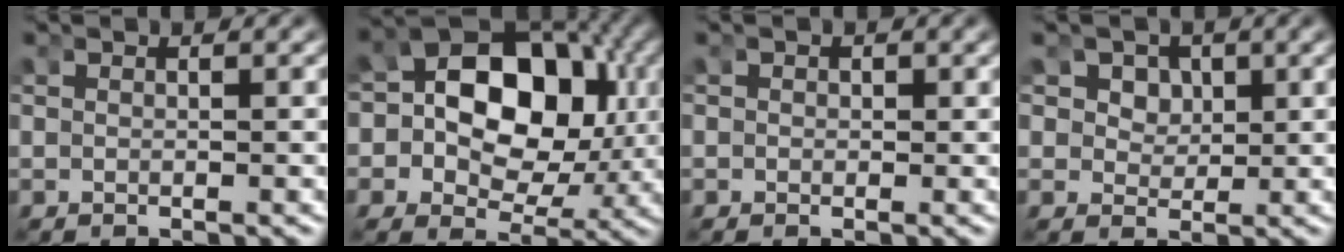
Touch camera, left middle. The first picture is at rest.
{"total": 17.4, "force": [1.1, 13.7, 10.7], "torque": [-0.205, -0.021, 0.012]}
{"total": 0.8, "force": [-0.1, 0.8, 0.2], "torque": [0.002, -0.001, -0.004]}
{"total": 6.2, "force": [1.9, 5.5, 2.4], "torque": [-0.066, -0.007, 0.028]}